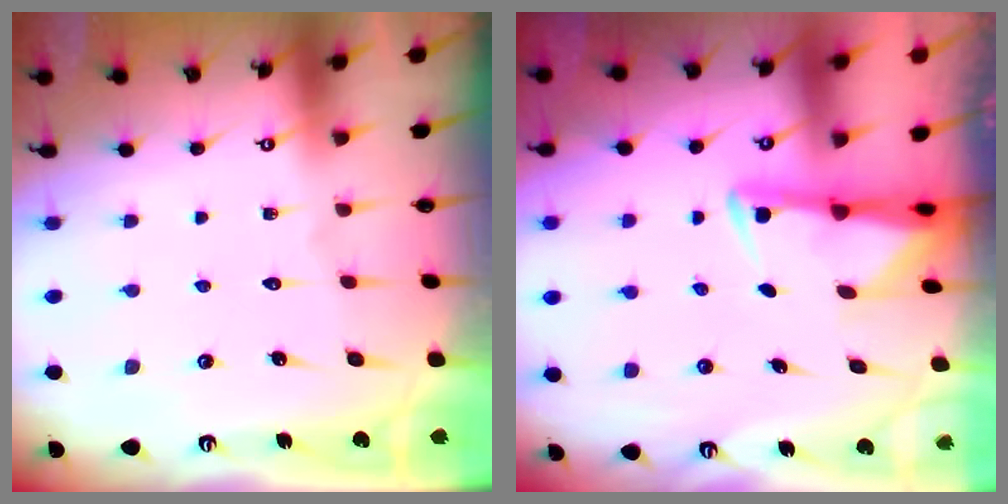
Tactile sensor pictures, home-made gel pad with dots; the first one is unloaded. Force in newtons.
{"total": 3.0, "press": 2.9, "slide": 0.6}